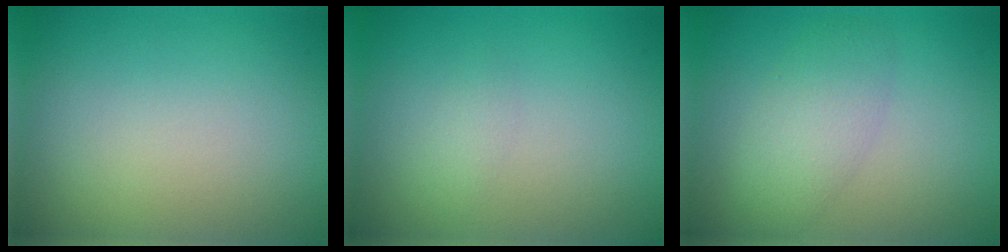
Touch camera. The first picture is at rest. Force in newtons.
{"total": 2.1, "press": 2.1, "slide": 0.2}
{"total": 3.5, "press": 3.5, "slide": 0.1}